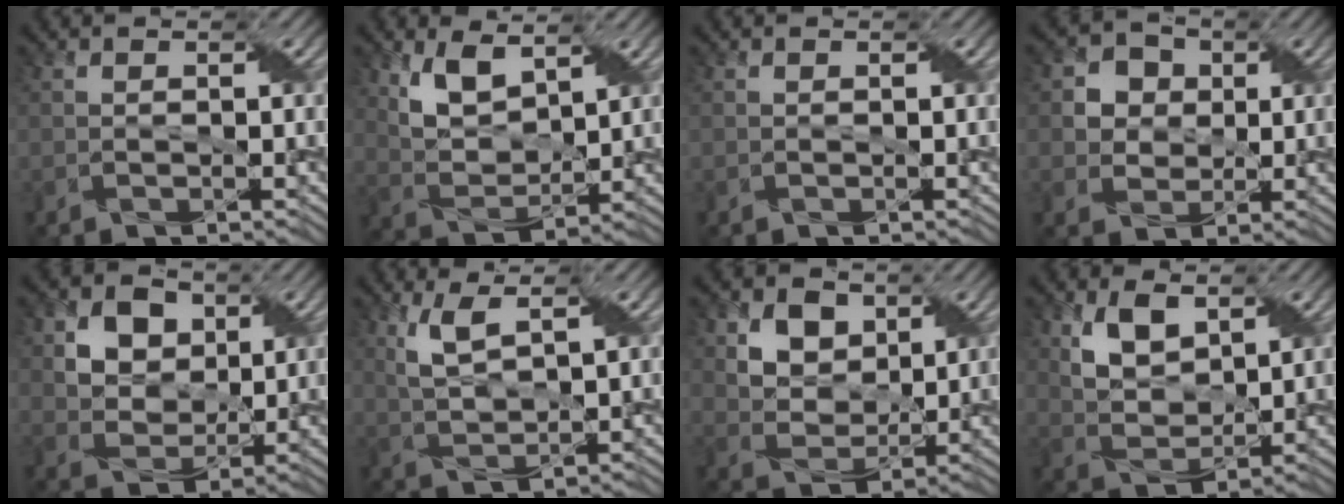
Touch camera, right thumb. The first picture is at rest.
{"total": 6.7, "force": [3.7, 3.6, 4.2], "torque": [-0.098, -0.010, 0.069]}
{"total": 0.0}
{"total": 4.7, "force": [1.0, 4.3, 1.8], "torque": [-0.046, 0.008, 0.003]}
{"total": 8.5, "force": [3.6, 6.5, 4.1], "torque": [-0.132, -0.003, 0.076]}
{"total": 4.9, "force": [2.5, 1.7, 3.8], "torque": [-0.099, 0.001, 0.053]}
{"total": 7.4, "force": [3.4, 5.4, 3.8], "torque": [-0.103, -0.017, 0.062]}
{"total": 7.1, "force": [3.3, 4.3, 4.5], "torque": [-0.105, -0.008, 0.060]}